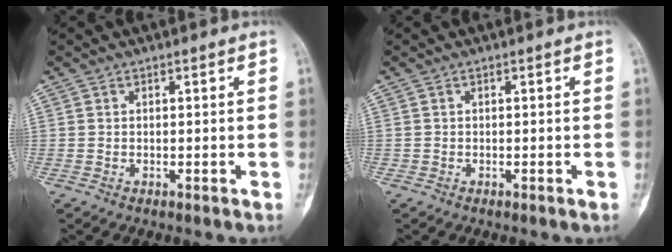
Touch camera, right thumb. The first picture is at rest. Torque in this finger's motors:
{"motor_torque": [0.17, 0.14, -0.05, -0.35, 0.11]}